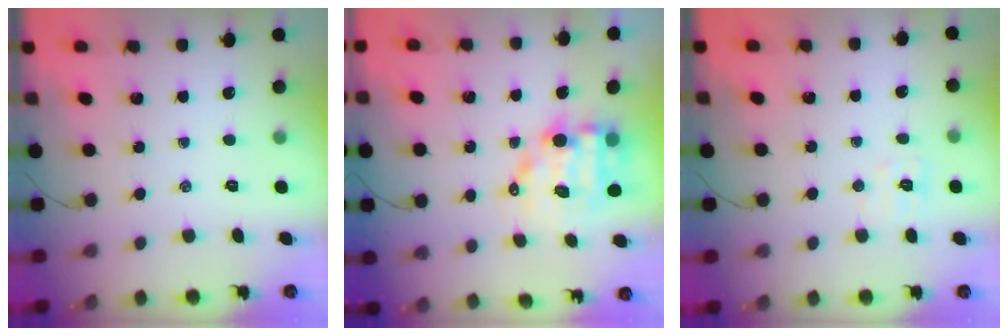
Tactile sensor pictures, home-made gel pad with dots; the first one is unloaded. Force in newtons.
{"total": 9.7, "press": 9.3, "slide": 2.6}
{"total": 6.2, "press": 6.1, "slide": 1.3}